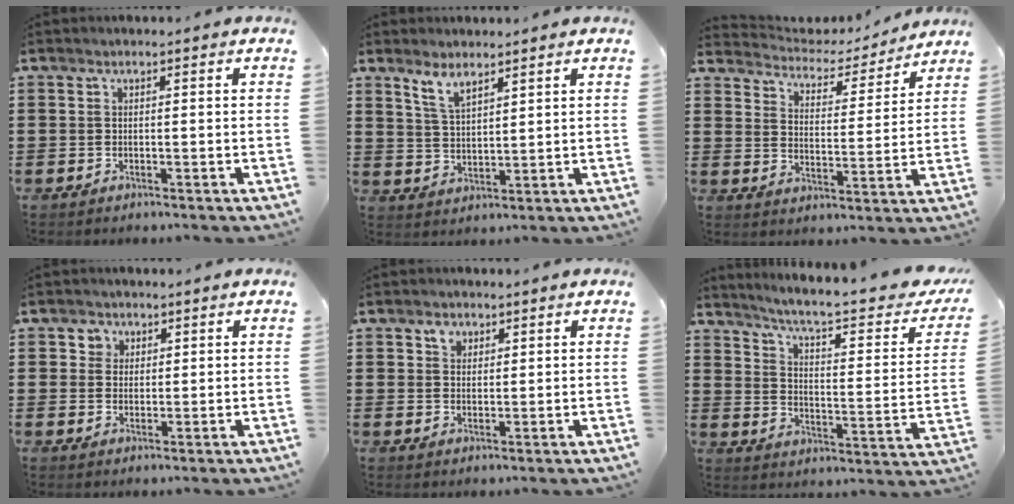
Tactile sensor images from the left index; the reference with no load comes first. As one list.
[{"total": 4.3, "force": [3.4, 1.3, 2.3], "torque": [-0.054, -0.001, 0.062]}, {"total": 4.0, "force": [3.9, 0.9, 0.3], "torque": [-0.033, -0.030, 0.061]}, {"total": 2.5, "force": [1.1, 2.2, 0.0], "torque": [-0.005, 0.007, 0.016]}, {"total": 2.2, "force": [1.4, 1.6, 0.7], "torque": [-0.011, 0.003, 0.026]}, {"total": 6.0, "force": [4.7, 0.2, 3.7], "torque": [-0.087, -0.040, 0.070]}]